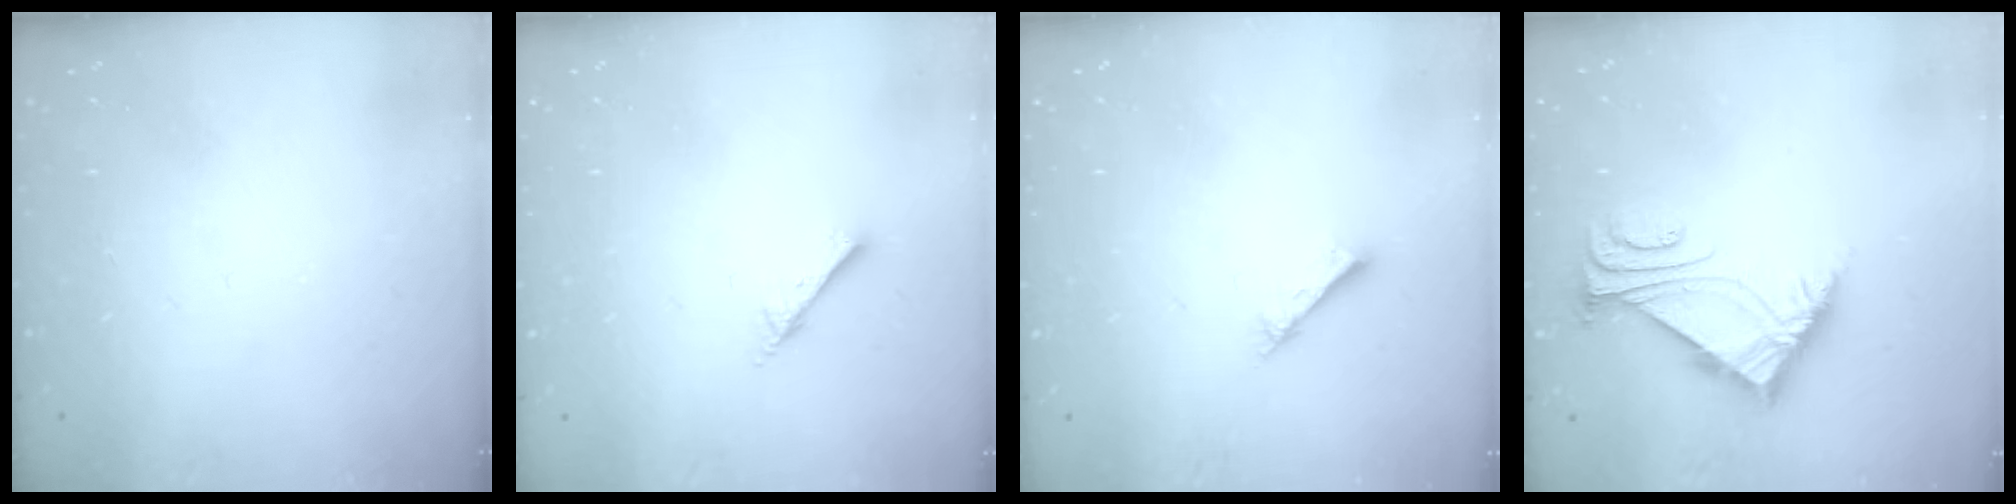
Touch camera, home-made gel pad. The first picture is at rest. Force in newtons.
{"total": 2.5, "press": 2.5, "slide": 0.2}
{"total": 1.6, "press": 1.6, "slide": 0.2}
{"total": 6.3, "press": 6.2, "slide": 0.8}